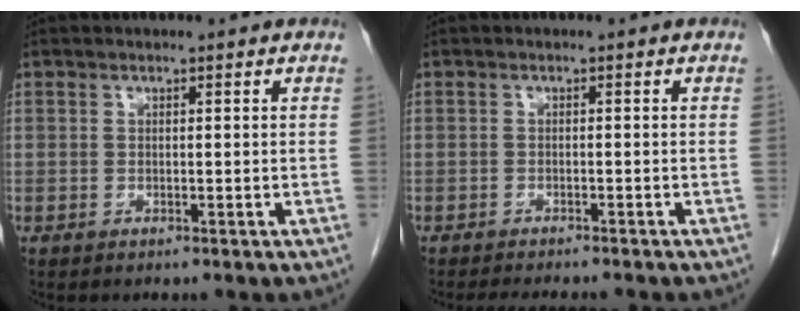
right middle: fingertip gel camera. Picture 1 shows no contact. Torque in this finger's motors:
{"motor_torque": [0.09, -0.07, 0.01, 0.00]}